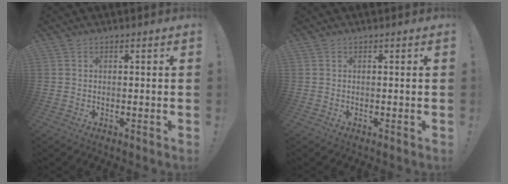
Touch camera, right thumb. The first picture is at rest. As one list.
[{"total": 0.0}]